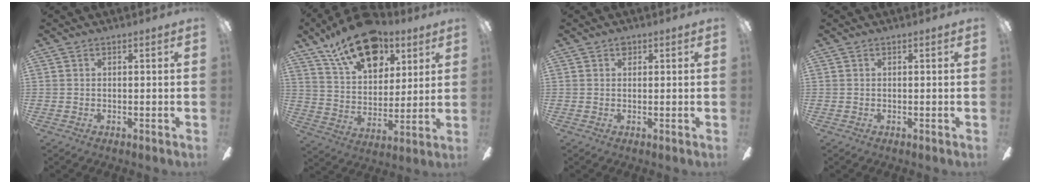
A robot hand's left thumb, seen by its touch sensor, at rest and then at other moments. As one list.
[{"total": 19.0, "force": [11.7, 10.6, 10.6], "torque": [-0.161, -0.054, 0.204]}, {"total": 1.4, "force": [0.9, 0.9, 0.6], "torque": [-0.005, -0.002, 0.015]}, {"total": 0.0}]